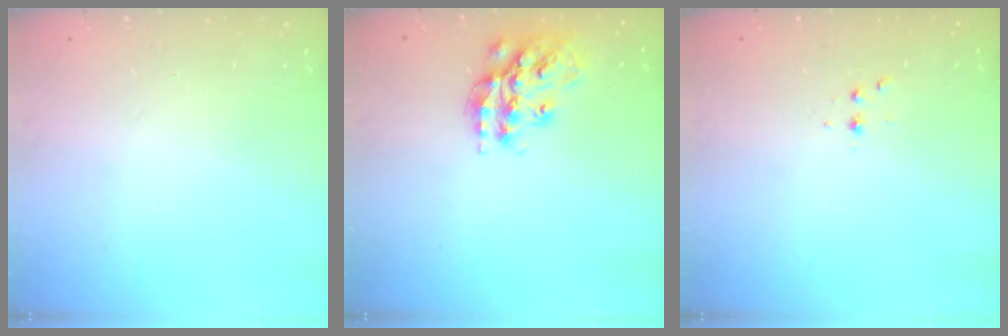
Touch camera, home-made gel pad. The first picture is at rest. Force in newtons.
{"total": 16.1, "press": 16.1, "slide": 1.2}
{"total": 2.3, "press": 2.3, "slide": 0.3}